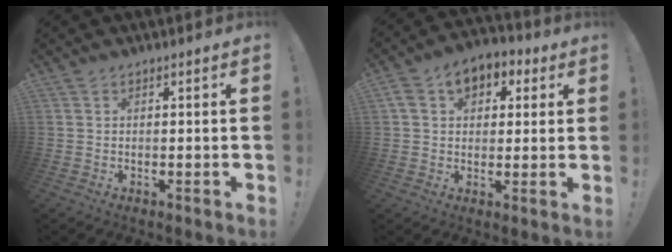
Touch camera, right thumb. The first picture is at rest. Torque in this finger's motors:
{"motor_torque": [0.88, 0.88, 0.45, 0.44, 0.00]}